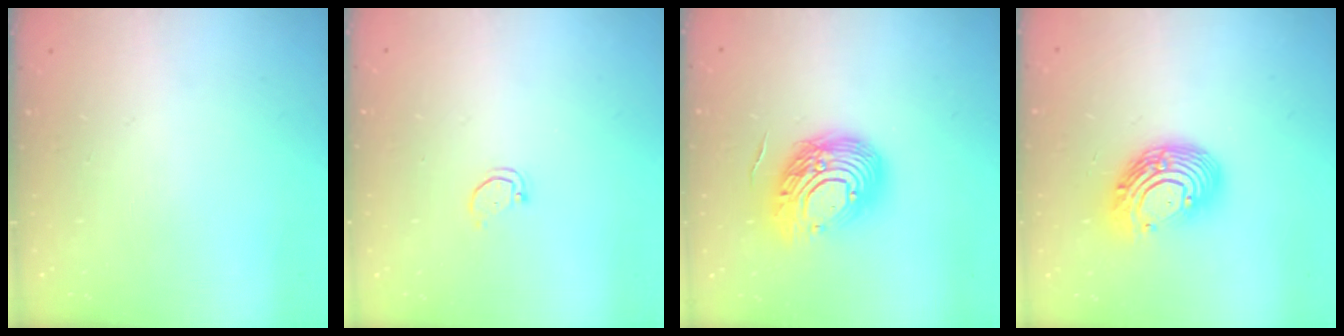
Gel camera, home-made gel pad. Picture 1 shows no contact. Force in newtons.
{"total": 1.8, "press": 1.8, "slide": 0.1}
{"total": 16.2, "press": 16.1, "slide": 1.8}
{"total": 13.2, "press": 13.2, "slide": 0.8}